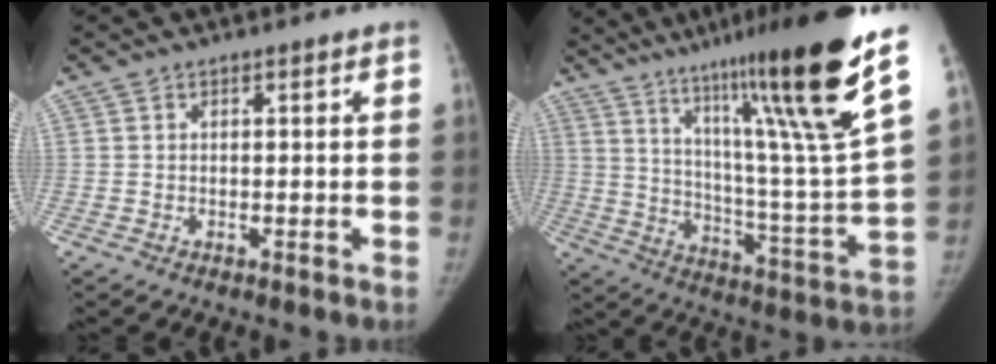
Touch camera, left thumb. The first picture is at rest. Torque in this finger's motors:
{"motor_torque": [1.73, -0.57, 1.86, -0.90, 0.59]}